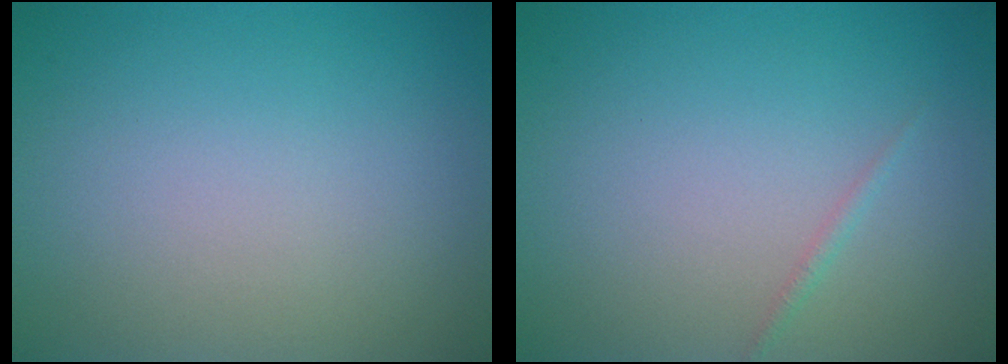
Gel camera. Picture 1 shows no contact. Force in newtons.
{"total": 0.6, "press": 0.6, "slide": 0.0}